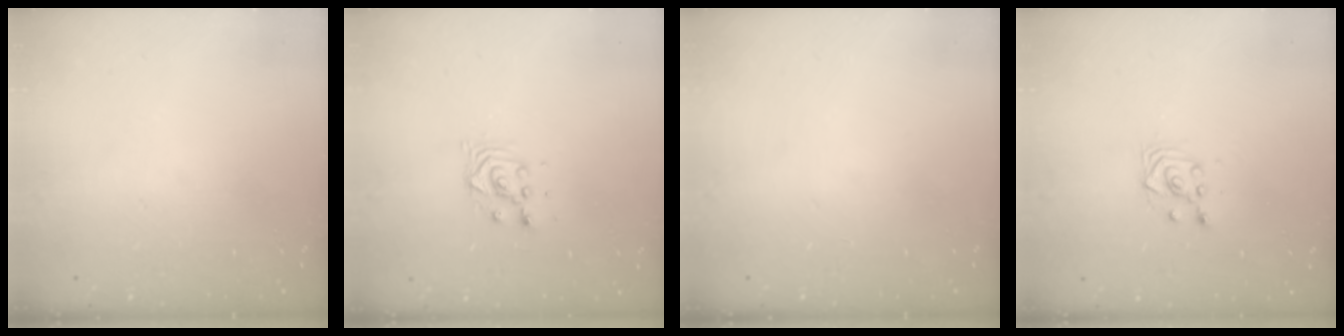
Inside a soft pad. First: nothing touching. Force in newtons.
{"total": 4.4, "press": 4.4, "slide": 0.2}
{"total": 0.0}
{"total": 2.9, "press": 2.9, "slide": 0.6}